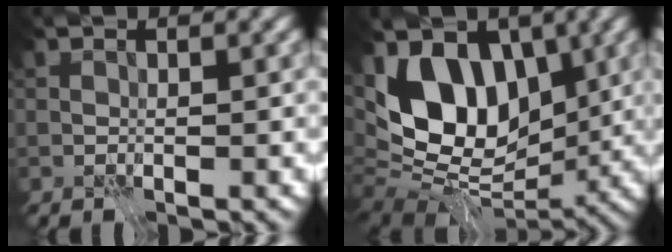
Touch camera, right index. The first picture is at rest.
{"total": 11.3, "force": [1.5, 7.0, 8.8], "torque": [-0.135, -0.004, 0.015]}